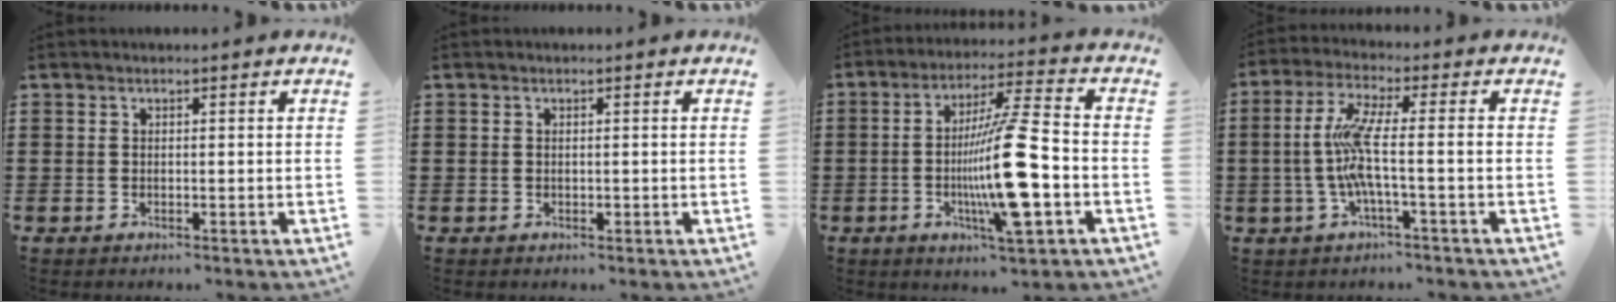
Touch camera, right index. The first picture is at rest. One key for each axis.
{"total": 0.6, "fx": -0.1, "fy": 0.1, "fz": 0.5, "tx": -0.011, "ty": -0.004, "tz": -0.001}
{"total": 15.8, "fx": -3.8, "fy": 1.7, "fz": 15.2, "tx": -0.295, "ty": -0.011, "tz": -0.070}
{"total": 7.9, "fx": -1.4, "fy": 0.5, "fz": 7.8, "tx": -0.180, "ty": -0.020, "tz": -0.039}